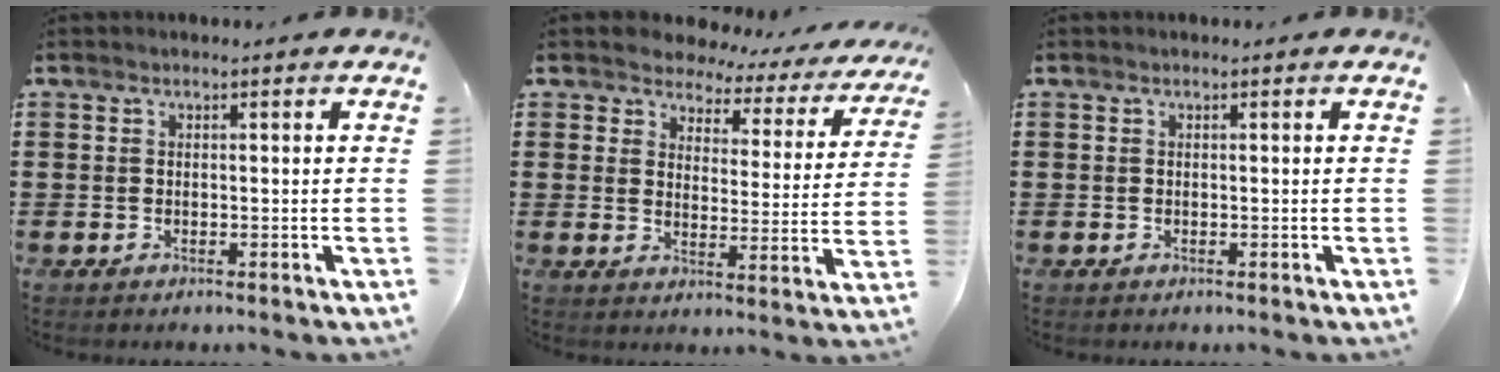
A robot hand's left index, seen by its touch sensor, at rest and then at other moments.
{"total": 3.5, "force": [3.1, 1.5, 0.4], "torque": [-0.032, -0.019, 0.047]}
{"total": 0.0}